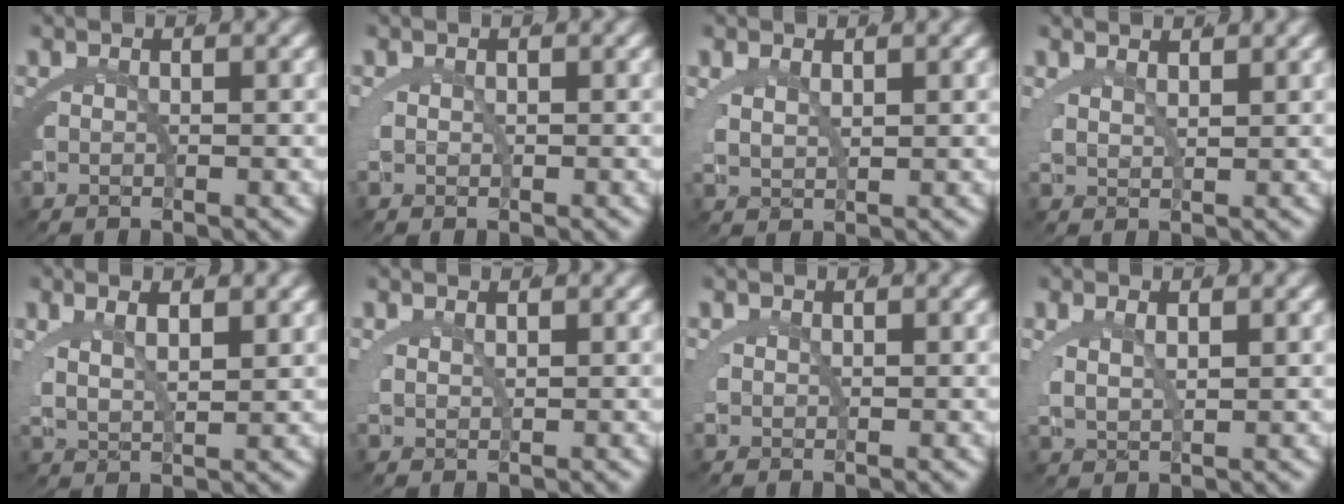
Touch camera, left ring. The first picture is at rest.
{"total": 0.0}
{"total": 2.1, "force": [1.4, 0.8, 1.3], "torque": [-0.037, -0.009, 0.037]}
{"total": 2.6, "force": [2.4, 0.4, 1.0], "torque": [-0.023, -0.005, 0.047]}
{"total": 4.2, "force": [2.0, 2.1, 3.1], "torque": [-0.060, 0.000, 0.039]}
{"total": 1.2, "force": [1.1, 0.2, 0.6], "torque": [-0.019, -0.007, 0.029]}
{"total": 0.5, "force": [0.4, 0.2, 0.2], "torque": [-0.018, -0.006, 0.014]}
{"total": 2.4, "force": [1.3, 1.0, 1.8], "torque": [-0.047, -0.007, 0.035]}